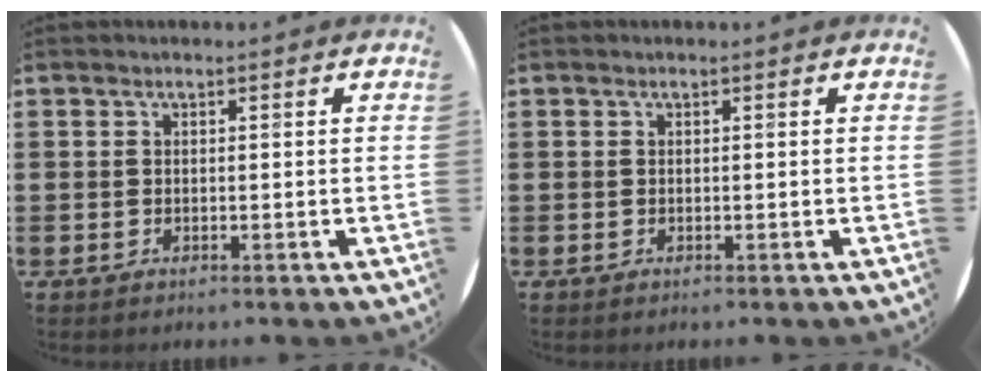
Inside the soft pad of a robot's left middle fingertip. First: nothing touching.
{"total": 0.0}